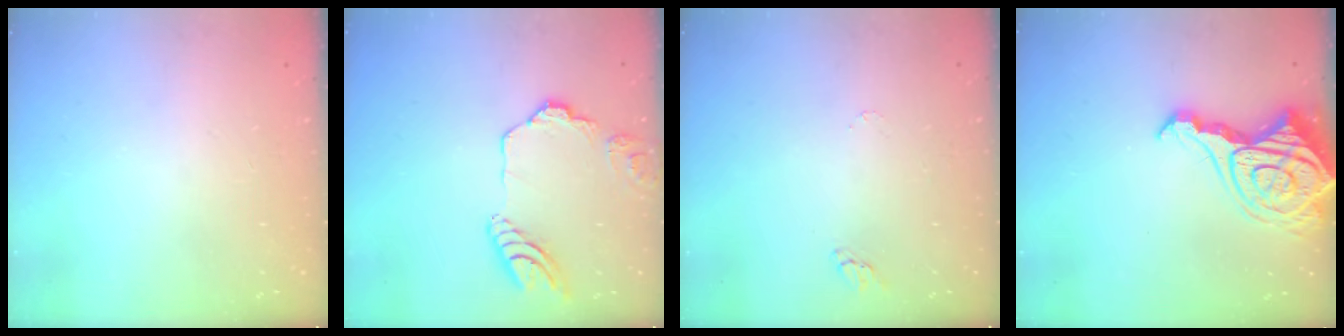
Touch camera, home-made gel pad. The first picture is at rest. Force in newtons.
{"total": 13.8, "press": 13.7, "slide": 1.9}
{"total": 2.9, "press": 2.9, "slide": 0.2}
{"total": 16.4, "press": 16.3, "slide": 1.9}